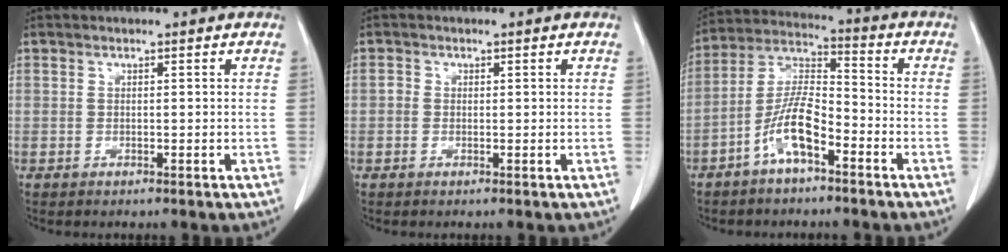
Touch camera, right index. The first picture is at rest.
{"total": 0.9, "force": [0.0, 0.8, 0.4], "torque": [-0.005, 0.006, -0.003]}
{"total": 9.2, "force": [-4.8, 2.5, 7.5], "torque": [-0.160, 0.014, -0.093]}